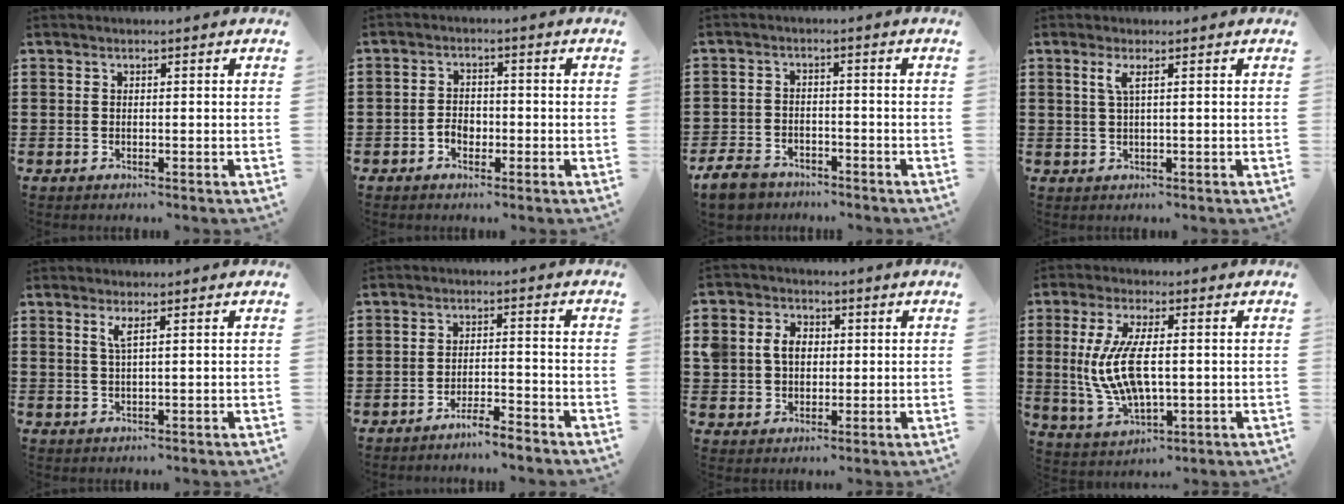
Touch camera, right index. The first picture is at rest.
{"total": 2.4, "force": [-1.1, 1.8, 1.2], "torque": [-0.026, 0.004, -0.023]}
{"total": 4.7, "force": [-4.3, 1.5, 1.0], "torque": [-0.040, 0.003, -0.093]}
{"total": 2.1, "force": [0.7, -0.1, 2.0], "torque": [-0.042, -0.001, 0.011]}
{"total": 2.1, "force": [1.0, 0.1, 1.8], "torque": [-0.039, -0.001, 0.017]}
{"total": 3.5, "force": [-3.4, -0.2, 0.8], "torque": [-0.016, 0.001, -0.069]}
{"total": 5.4, "force": [0.9, 4.7, 2.6], "torque": [-0.075, 0.014, 0.012]}
{"total": 9.8, "force": [0.2, 3.9, 9.0], "torque": [-0.205, -0.006, -0.004]}